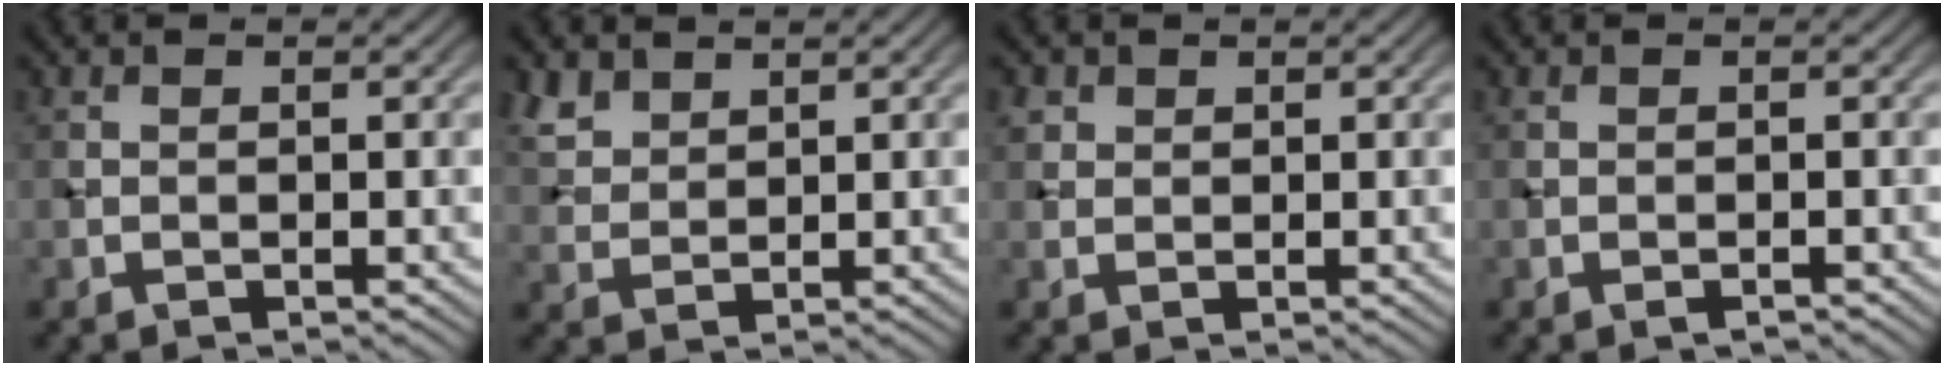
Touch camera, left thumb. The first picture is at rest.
{"total": 3.6, "force": [2.6, 2.0, 1.6], "torque": [-0.045, 0.005, 0.060]}
{"total": 1.5, "force": [0.9, 1.2, 0.4], "torque": [-0.010, 0.001, 0.016]}
{"total": 0.8, "force": [-0.5, 0.2, 0.5], "torque": [-0.008, -0.002, -0.007]}